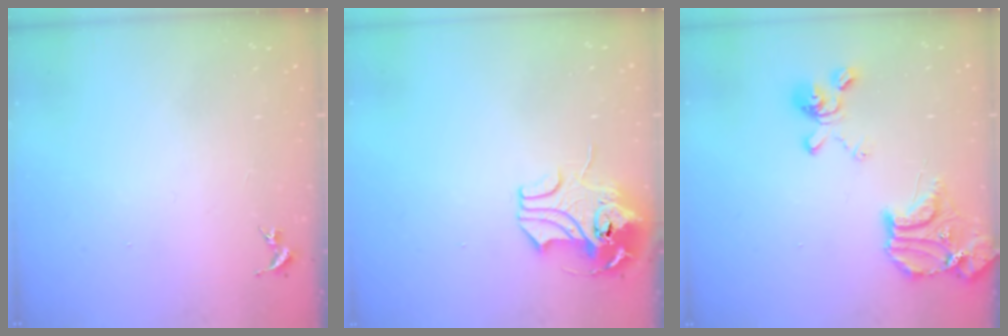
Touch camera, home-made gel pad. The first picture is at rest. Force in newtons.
{"total": 12.2, "press": 12.1, "slide": 1.7}
{"total": 19.3, "press": 19.2, "slide": 2.2}